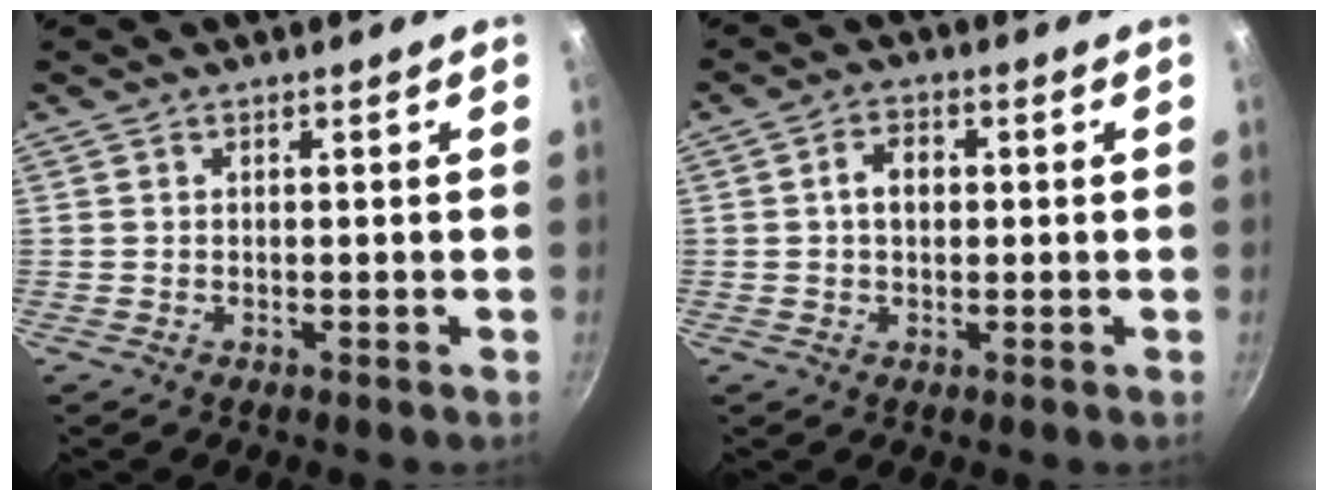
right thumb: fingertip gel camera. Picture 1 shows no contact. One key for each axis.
{"total": 4.3, "fx": 0.3, "fy": 3.1, "fz": 3.0, "tx": -0.034, "ty": 0.011, "tz": 0.001}